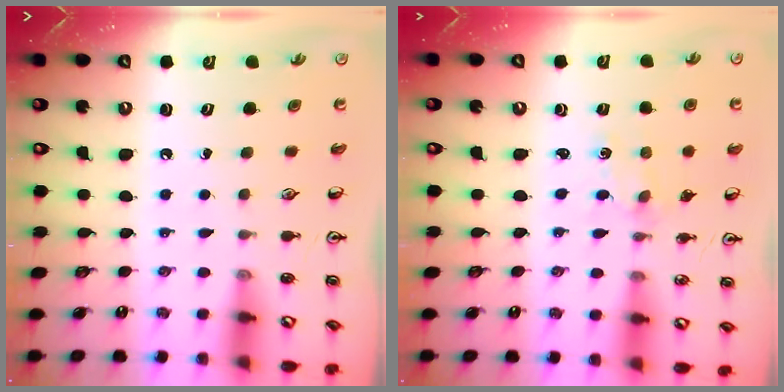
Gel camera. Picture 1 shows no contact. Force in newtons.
{"total": 0.0}